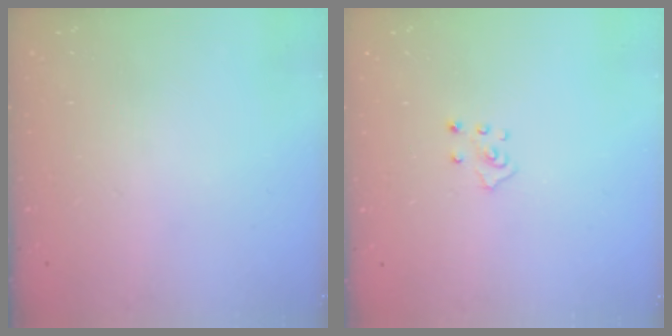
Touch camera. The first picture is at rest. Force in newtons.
{"total": 2.7, "press": 2.7, "slide": 0.2}